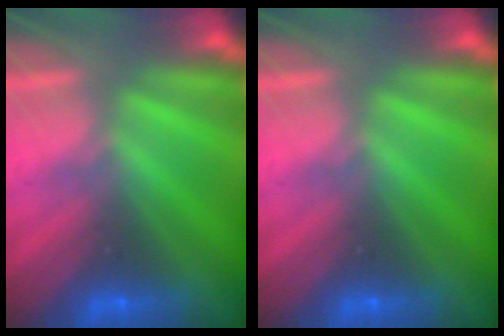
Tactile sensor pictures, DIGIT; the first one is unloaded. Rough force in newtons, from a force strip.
{"total": 0.0}